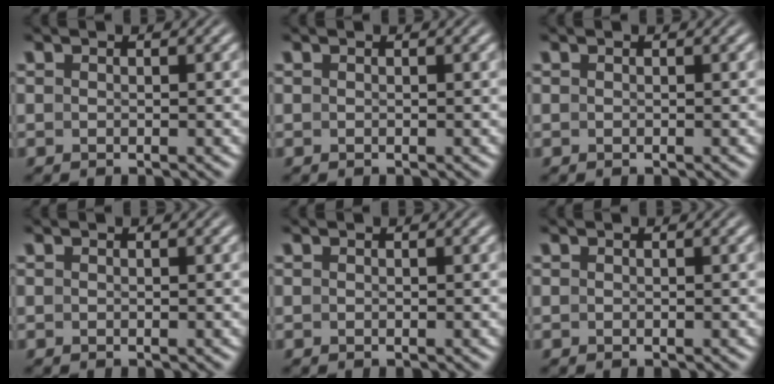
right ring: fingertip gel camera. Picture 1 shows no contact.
{"total": 0.0}
{"total": 0.0}
{"total": 0.0}
{"total": 0.0}
{"total": 0.0}